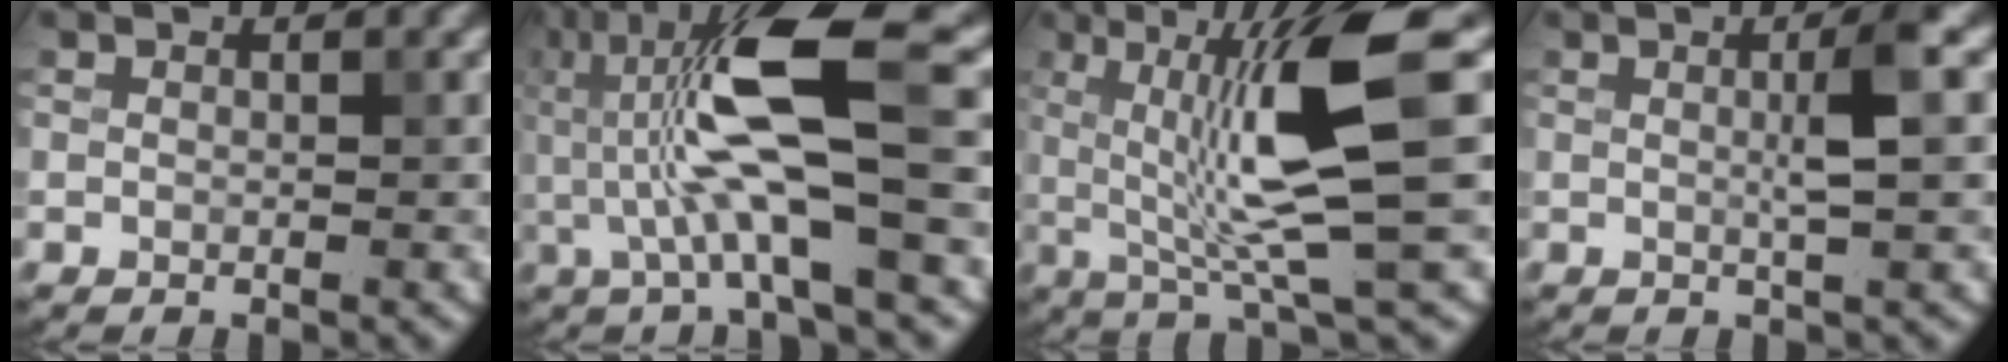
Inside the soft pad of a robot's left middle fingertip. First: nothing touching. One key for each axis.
{"total": 10.1, "fx": 0.6, "fy": 2.3, "fz": 9.8, "tx": -0.190, "ty": 0.009, "tz": 0.011}
{"total": 10.1, "fx": 1.1, "fy": 1.8, "fz": 9.9, "tx": -0.152, "ty": 0.000, "tz": 0.022}
{"total": 3.2, "fx": 0.4, "fy": 0.4, "fz": 3.1, "tx": -0.049, "ty": 0.004, "tz": 0.002}